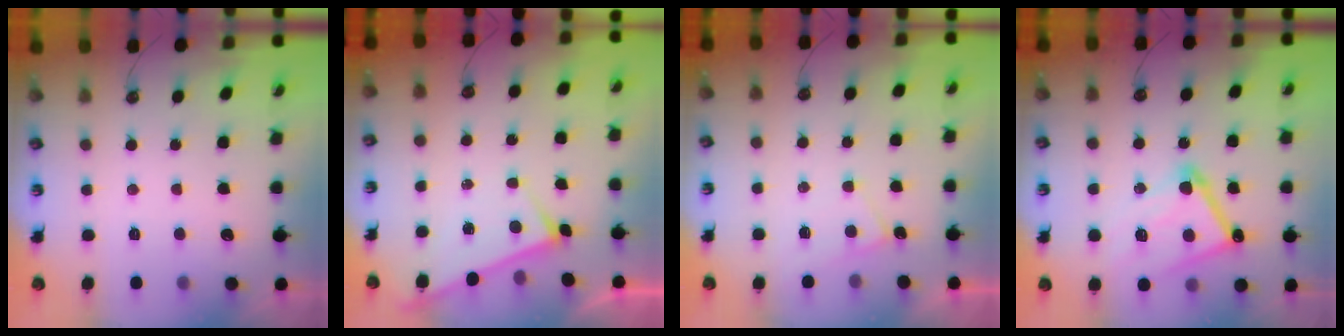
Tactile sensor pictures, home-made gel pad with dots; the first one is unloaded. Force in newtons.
{"total": 3.0, "press": 3.0, "slide": 0.2}
{"total": 0.6, "press": 0.6, "slide": 0.1}
{"total": 13.9, "press": 13.9, "slide": 0.1}